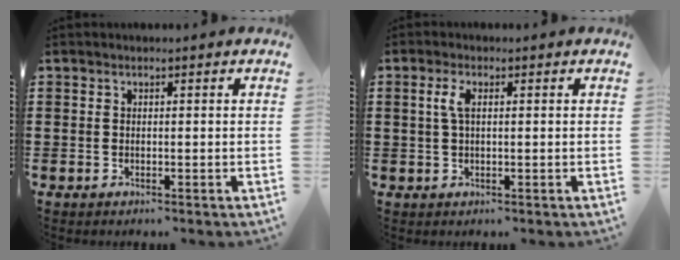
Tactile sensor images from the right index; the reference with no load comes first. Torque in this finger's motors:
{"motor_torque": [0.36, -0.33, 0.12, 0.09]}